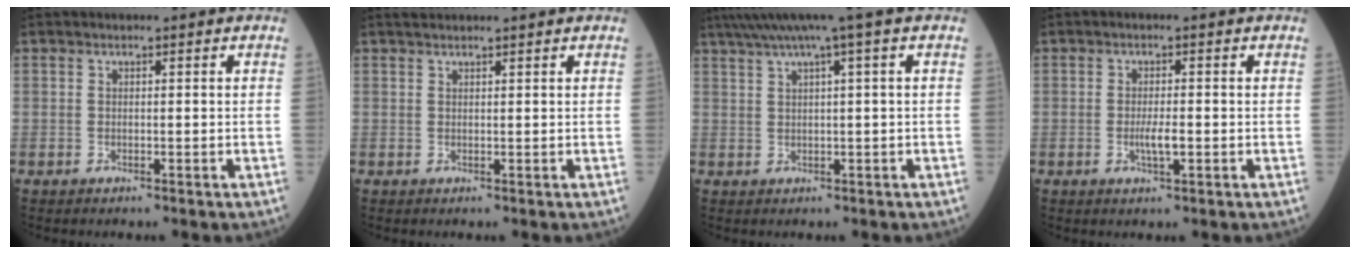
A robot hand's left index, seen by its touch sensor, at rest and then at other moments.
{"total": 2.8, "force": [2.6, 0.0, 1.0], "torque": [-0.011, 0.026, 0.041]}
{"total": 7.0, "force": [4.4, -1.3, 5.3], "torque": [-0.088, 0.032, 0.073]}
{"total": 2.6, "force": [-0.6, 0.4, 2.5], "torque": [-0.053, -0.002, -0.008]}